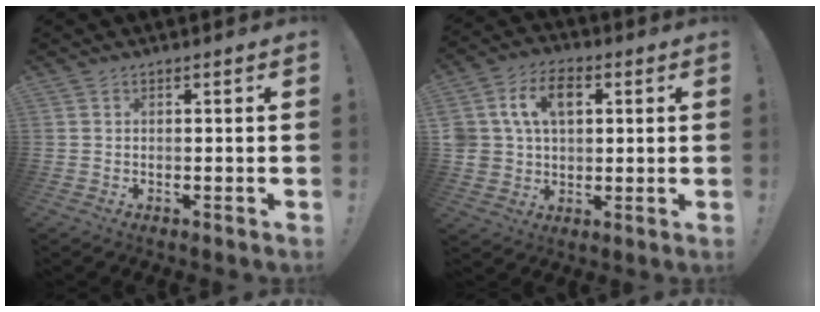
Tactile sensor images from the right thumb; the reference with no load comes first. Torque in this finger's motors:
{"motor_torque": [1.90, 1.95, 1.00, 0.34, 0.12]}